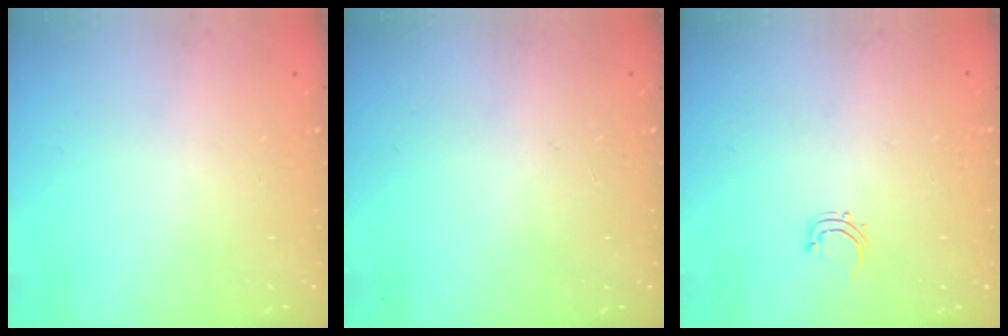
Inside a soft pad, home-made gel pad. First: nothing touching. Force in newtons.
{"total": 0.0}
{"total": 2.8, "press": 2.8, "slide": 0.5}